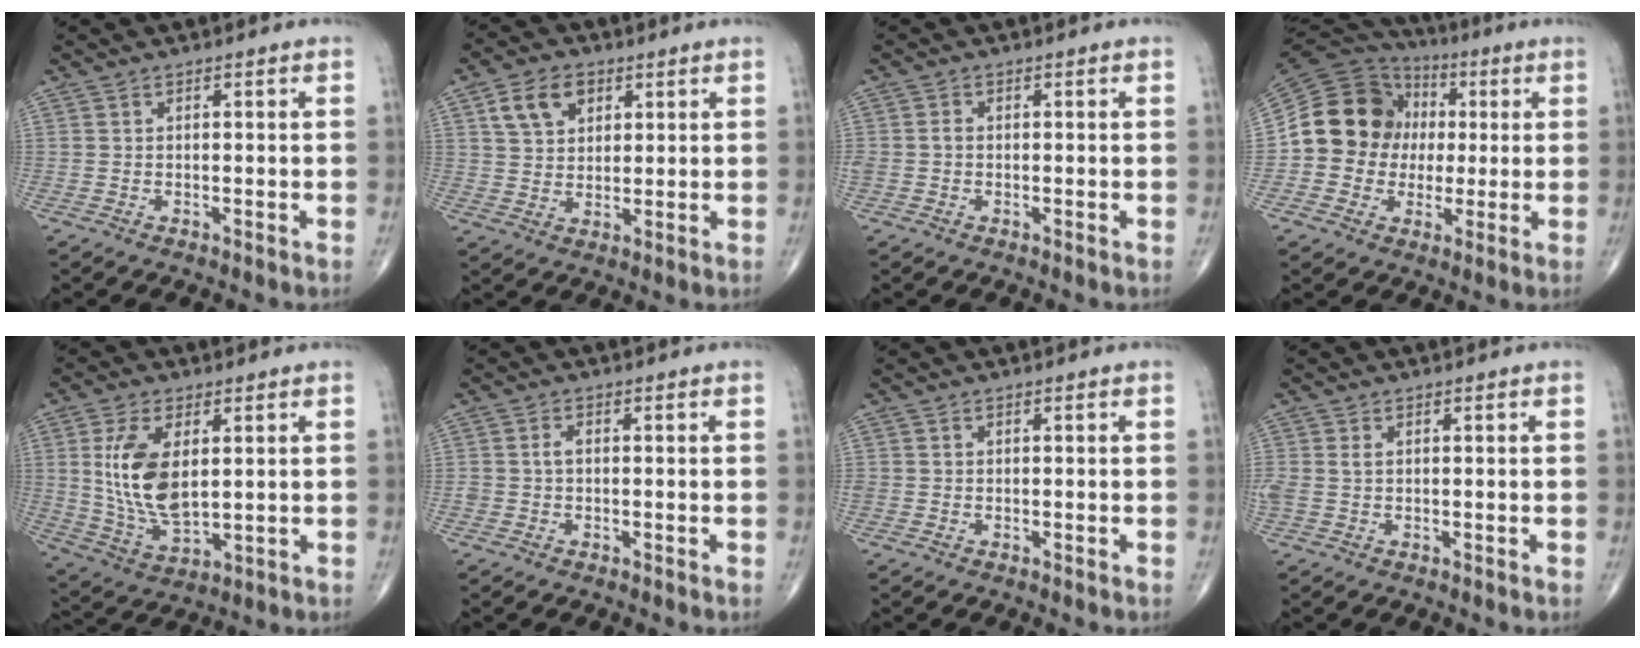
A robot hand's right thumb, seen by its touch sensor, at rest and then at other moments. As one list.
[{"total": 7.9, "force": [3.4, 5.5, 4.5], "torque": [-0.059, -0.007, 0.062]}, {"total": 1.8, "force": [-0.2, 1.4, 1.1], "torque": [-0.023, 0.005, -0.005]}, {"total": 16.2, "force": [0.5, 14.5, 7.1], "torque": [-0.100, 0.031, 0.008]}, {"total": 13.2, "force": [2.4, 6.8, 11.1], "torque": [-0.212, -0.019, 0.058]}, {"total": 1.7, "force": [-0.1, 1.1, 1.3], "torque": [-0.022, 0.004, -0.003]}, {"total": 0.5, "force": [-0.1, 0.5, 0.2], "torque": [0.001, 0.003, -0.001]}, {"total": 2.5, "force": [0.3, 1.6, 1.9], "torque": [-0.063, 0.009, 0.009]}]